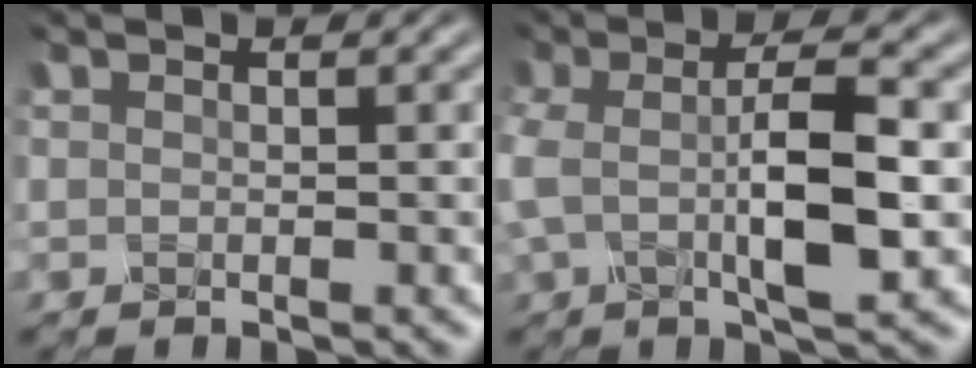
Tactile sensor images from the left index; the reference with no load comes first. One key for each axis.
{"total": 7.3, "fx": -1.3, "fy": 2.4, "fz": 6.8, "tx": -0.132, "ty": 0.003, "tz": -0.030}